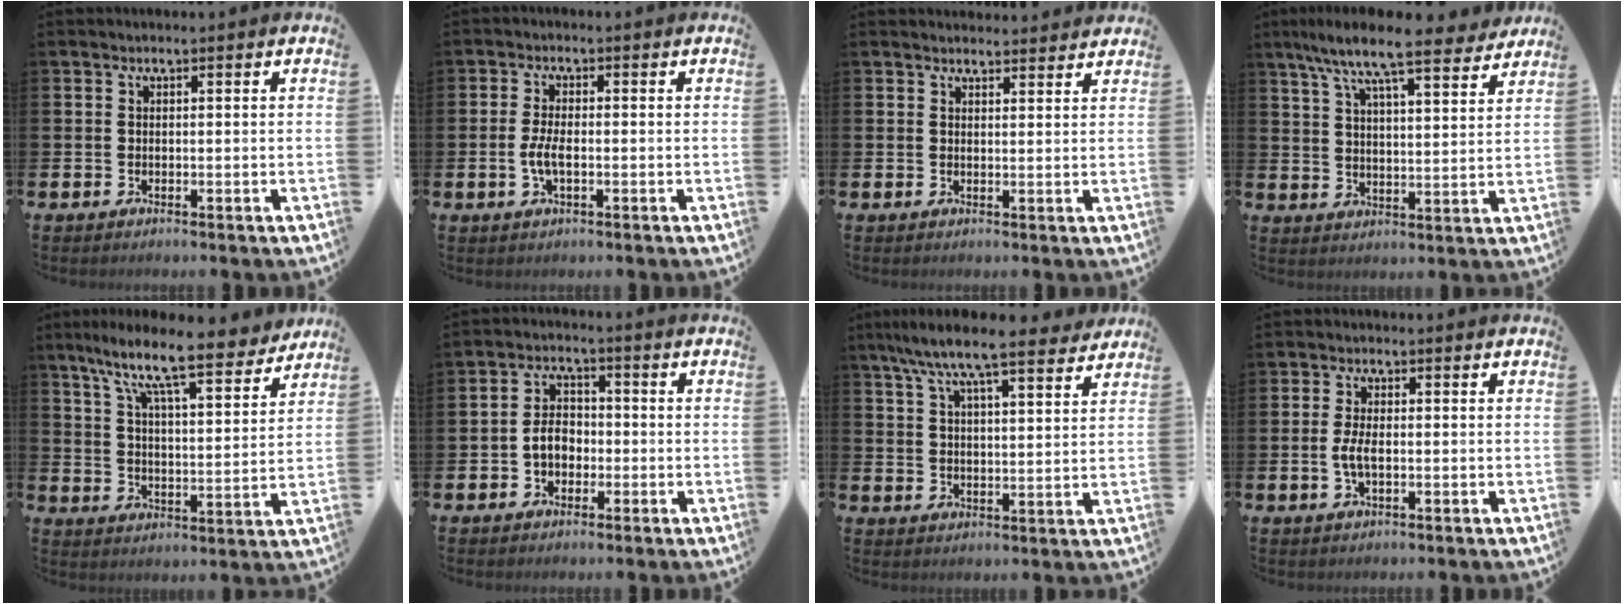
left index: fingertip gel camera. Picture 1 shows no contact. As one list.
[{"total": 3.1, "force": [-0.7, 1.2, 2.8], "torque": [-0.049, -0.004, -0.018]}, {"total": 2.3, "force": [2.3, 0.4, -0.2], "torque": [0.010, -0.016, 0.039]}, {"total": 10.2, "force": [9.0, 1.5, 4.5], "torque": [-0.096, -0.055, 0.155]}, {"total": 11.1, "force": [9.3, 1.6, 5.8], "torque": [-0.132, -0.058, 0.155]}, {"total": 3.9, "force": [-1.1, 2.9, 2.4], "torque": [-0.031, 0.002, -0.026]}, {"total": 9.2, "force": [8.3, 1.2, 3.9], "torque": [-0.089, -0.042, 0.146]}, {"total": 3.0, "force": [-0.4, 1.2, 2.7], "torque": [-0.049, -0.004, -0.012]}]